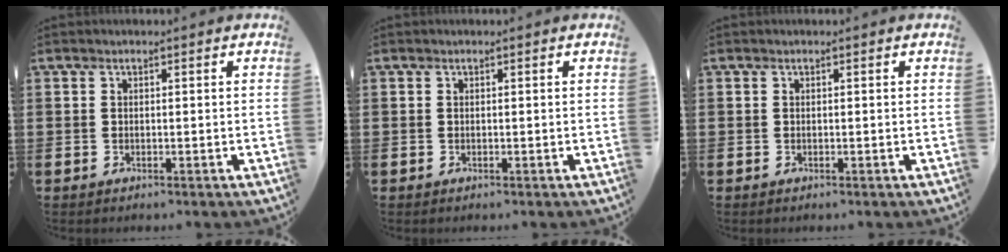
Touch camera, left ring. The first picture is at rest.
{"total": 0.0}
{"total": 0.0}